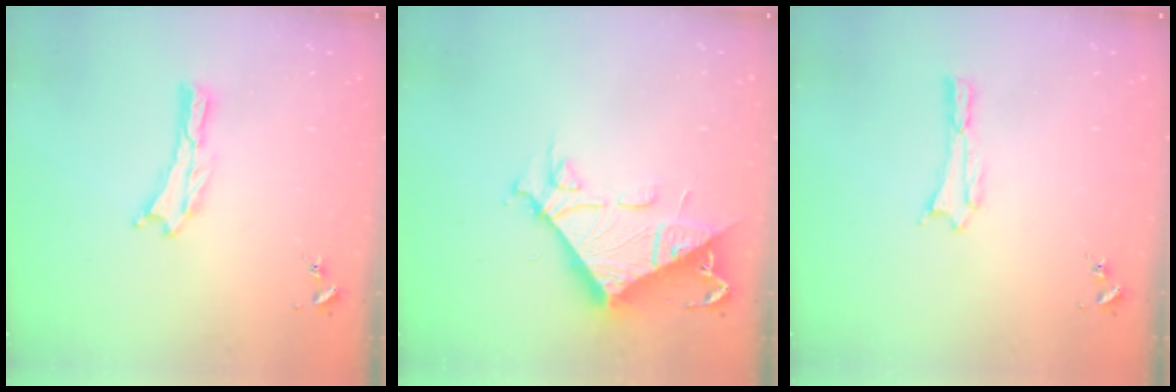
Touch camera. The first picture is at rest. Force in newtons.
{"total": 11.0, "press": 11.0, "slide": 1.1}
{"total": 0.7, "press": 0.7, "slide": 0.1}